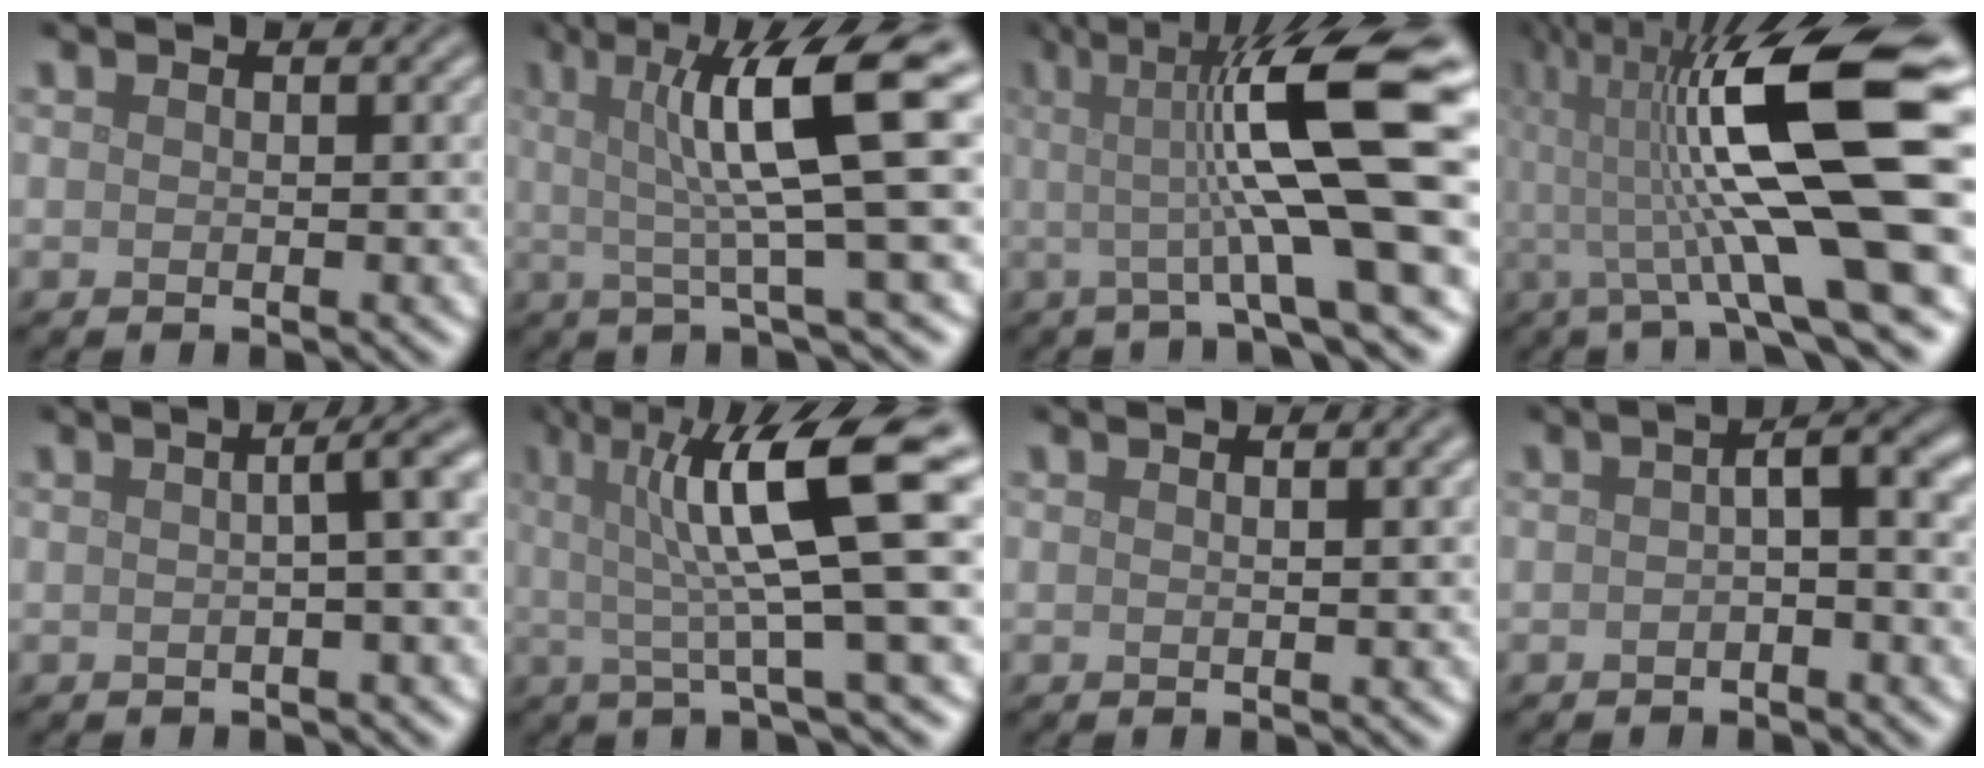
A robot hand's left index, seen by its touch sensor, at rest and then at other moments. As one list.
[{"total": 9.5, "force": [1.9, 1.8, 9.2], "torque": [-0.120, 0.010, 0.025]}, {"total": 12.9, "force": [1.3, 2.7, 12.6], "torque": [-0.171, 0.015, 0.012]}, {"total": 16.0, "force": [1.4, 3.9, 15.4], "torque": [-0.249, 0.020, 0.014]}, {"total": 4.4, "force": [0.2, 1.4, 4.1], "torque": [-0.031, 0.021, 0.001]}, {"total": 10.6, "force": [2.6, 2.0, 10.0], "torque": [-0.143, 0.010, 0.039]}, {"total": 1.8, "force": [0.6, 0.6, 1.6], "torque": [-0.015, 0.004, -0.001]}, {"total": 3.0, "force": [-0.3, 0.7, 2.9], "torque": [-0.044, 0.012, -0.009]}]